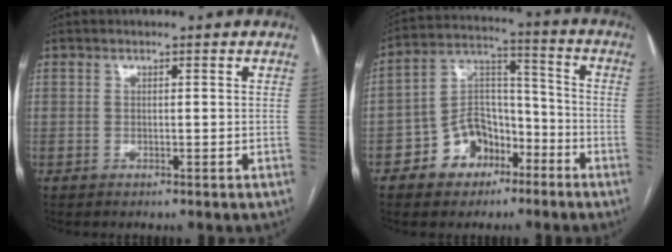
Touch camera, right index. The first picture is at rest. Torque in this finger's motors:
{"motor_torque": [0.92, -0.87, 0.57, 0.08]}